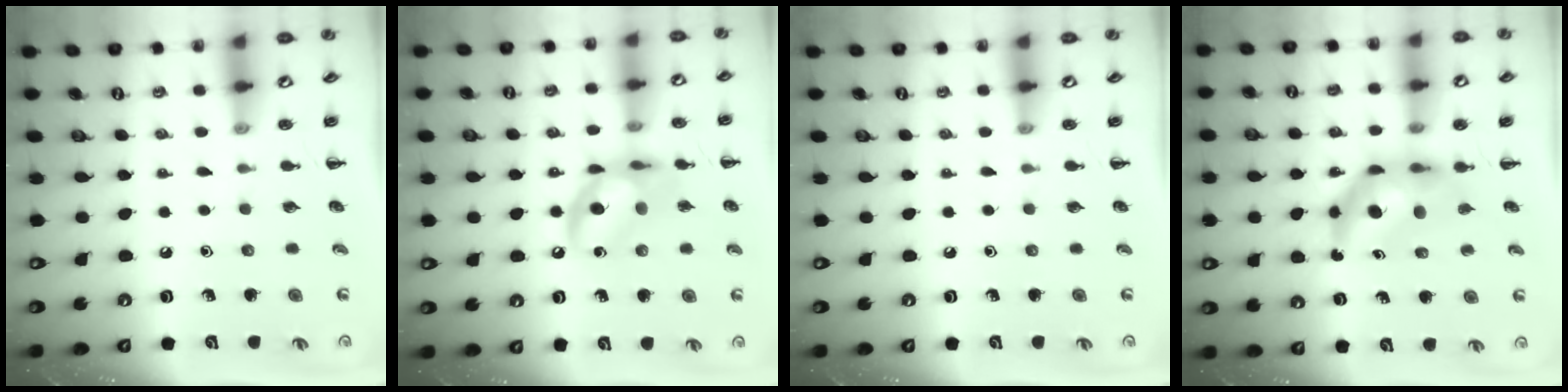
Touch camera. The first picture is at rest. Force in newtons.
{"total": 12.5, "press": 12.2, "slide": 2.7}
{"total": 0.0}
{"total": 7.1, "press": 6.8, "slide": 2.0}